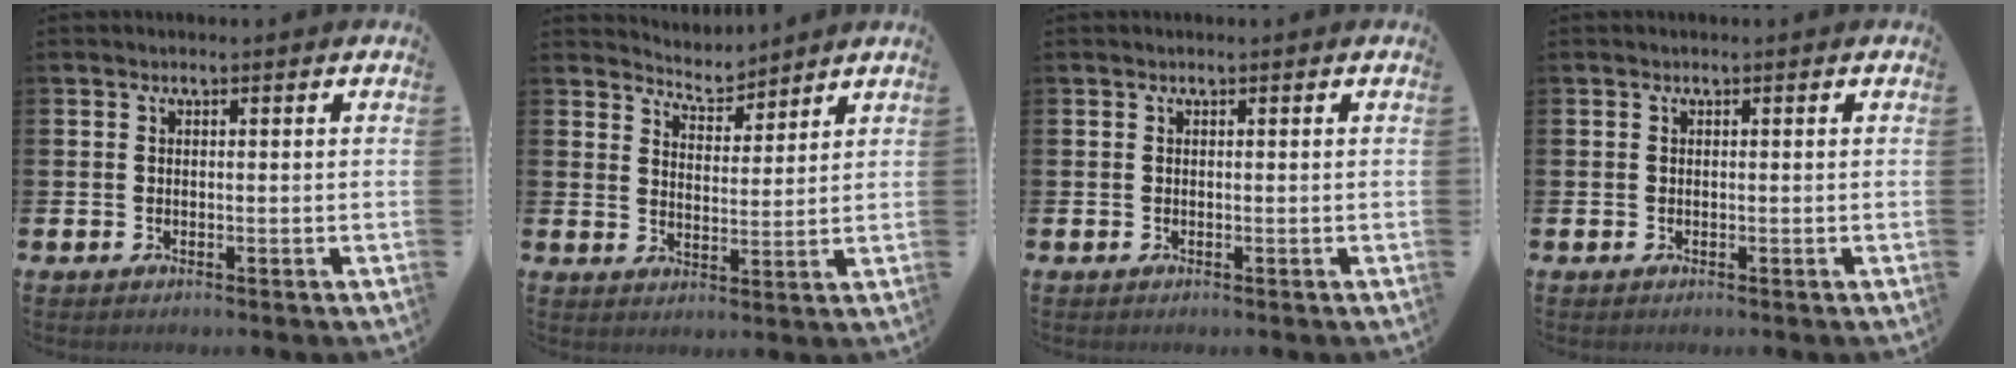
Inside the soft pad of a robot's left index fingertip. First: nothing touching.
{"total": 4.6, "force": [4.5, 0.8, -0.1], "torque": [-0.007, -0.027, 0.081]}
{"total": 0.0}
{"total": 0.0}